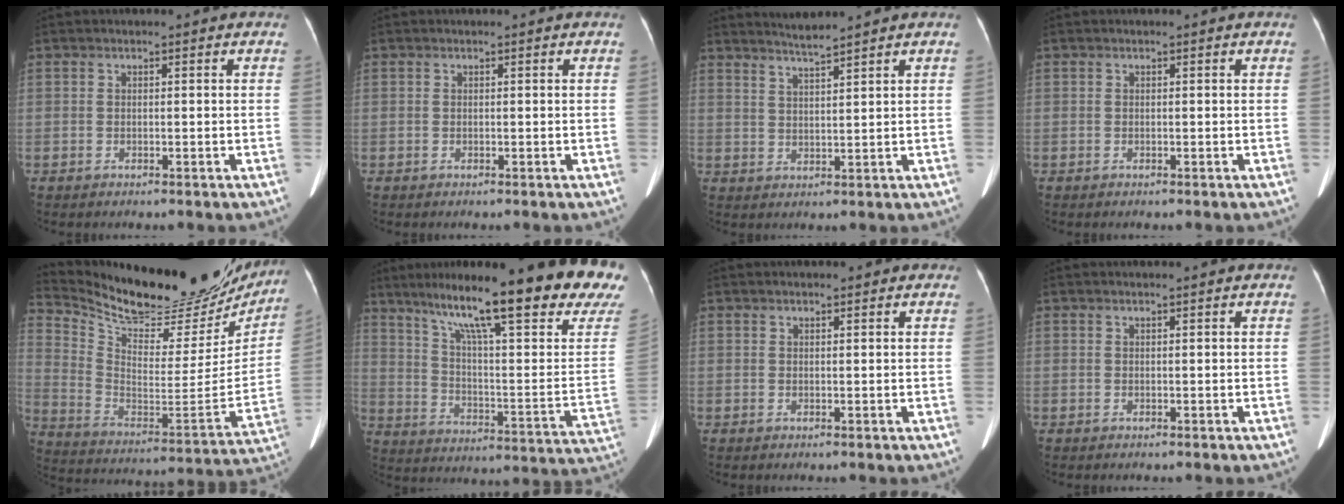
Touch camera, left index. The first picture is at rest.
{"total": 0.0}
{"total": 3.3, "force": [3.1, -0.9, 0.8], "torque": [-0.020, -0.006, 0.061]}
{"total": 0.0}
{"total": 27.2, "force": [24.1, 8.2, 9.6], "torque": [-0.177, -0.042, 0.348]}
{"total": 27.4, "force": [19.8, 1.7, 18.9], "torque": [-0.262, -0.035, 0.271]}
{"total": 1.4, "force": [1.1, 0.5, 0.7], "torque": [-0.013, 0.013, 0.014]}
{"total": 0.5, "force": [0.5, -0.1, 0.2], "torque": [-0.011, 0.006, 0.012]}